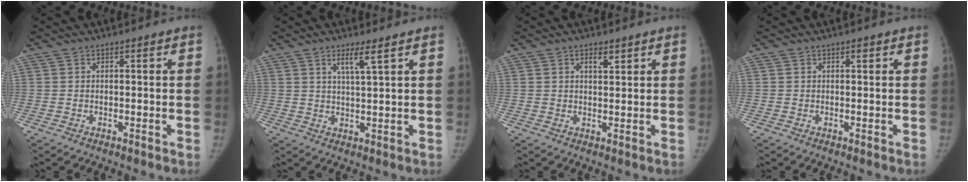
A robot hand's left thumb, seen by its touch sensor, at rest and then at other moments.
{"total": 4.5, "force": [2.6, 0.2, 3.6], "torque": [-0.070, -0.019, 0.051]}
{"total": 2.6, "force": [1.6, 1.0, 1.8], "torque": [-0.025, -0.010, 0.027]}
{"total": 0.7, "force": [0.4, 0.3, 0.6], "torque": [-0.007, -0.001, 0.006]}